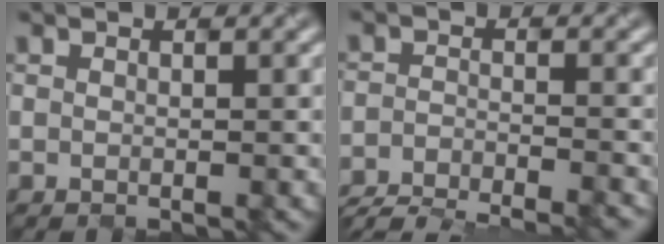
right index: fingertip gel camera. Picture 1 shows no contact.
{"total": 8.3, "force": [-7.8, 1.4, 2.2], "torque": [-0.038, -0.022, -0.120]}